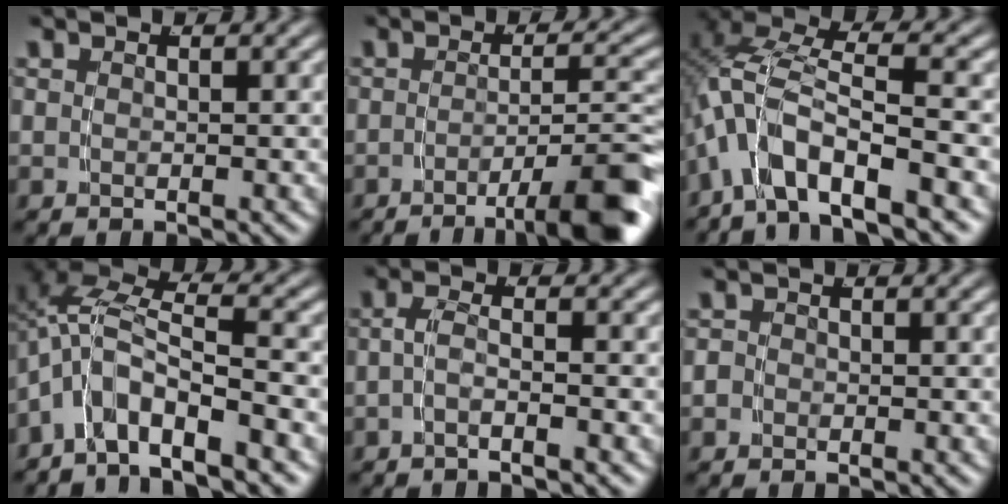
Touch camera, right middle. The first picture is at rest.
{"total": 7.6, "force": [-4.5, 1.1, 6.0], "torque": [-0.072, -0.006, -0.067]}
{"total": 6.2, "force": [-1.3, 3.7, 4.9], "torque": [-0.138, -0.027, -0.010]}
{"total": 7.1, "force": [-0.9, 5.3, 4.6], "torque": [-0.115, -0.015, -0.019]}
{"total": 1.8, "force": [-1.1, -0.2, 1.4], "torque": [-0.033, -0.007, -0.019]}
{"total": 1.0, "force": [-0.7, 0.7, 0.1], "torque": [-0.003, -0.007, -0.012]}